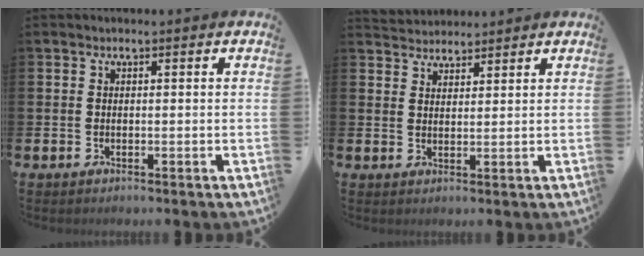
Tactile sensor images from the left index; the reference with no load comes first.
{"total": 3.1, "force": [3.0, 0.7, -0.3], "torque": [-0.004, -0.009, 0.056]}